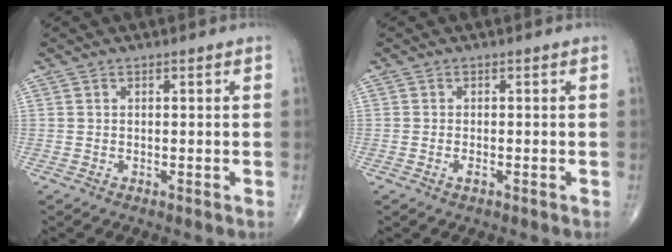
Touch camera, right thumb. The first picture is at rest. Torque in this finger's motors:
{"motor_torque": [-0.38, 0.28, -0.06, 0.03, 0.02]}